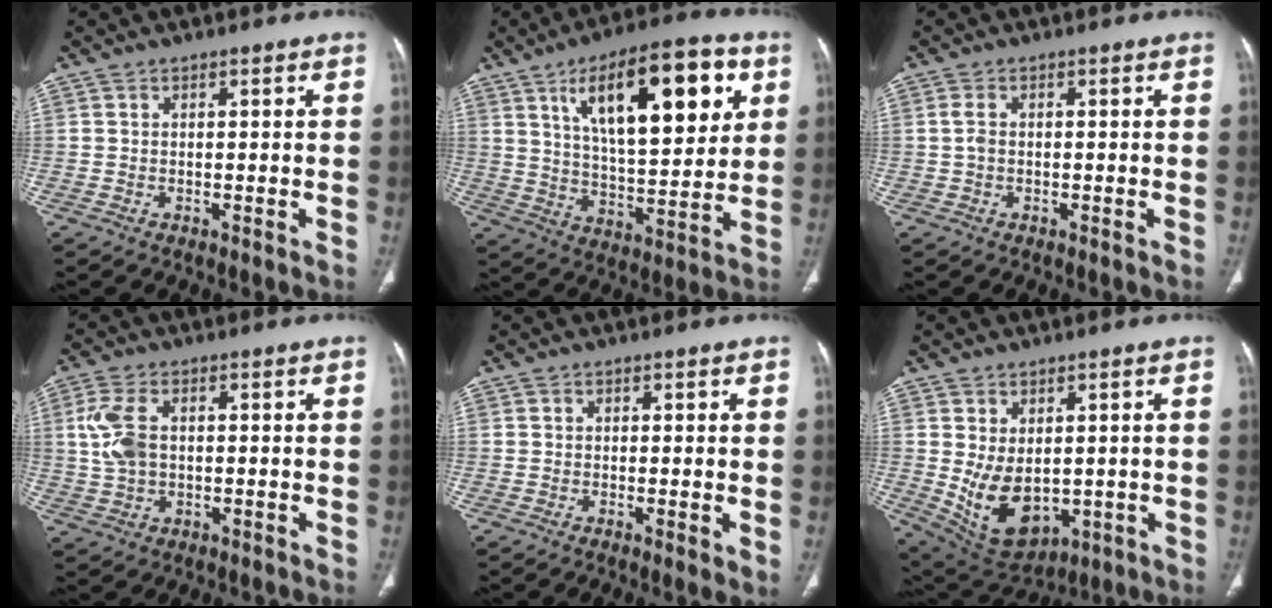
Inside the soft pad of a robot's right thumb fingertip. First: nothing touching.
{"total": 23.0, "force": [9.2, 9.0, 19.0], "torque": [-0.254, -0.023, 0.149]}
{"total": 1.7, "force": [0.1, 1.0, 1.3], "torque": [-0.033, 0.002, 0.000]}
{"total": 6.8, "force": [0.7, 4.1, 5.4], "torque": [-0.127, 0.010, 0.015]}
{"total": 2.3, "force": [-0.3, 0.6, 2.2], "torque": [-0.042, -0.010, -0.009]}
{"total": 11.8, "force": [-0.8, 7.8, 8.9], "torque": [-0.136, -0.012, 0.021]}